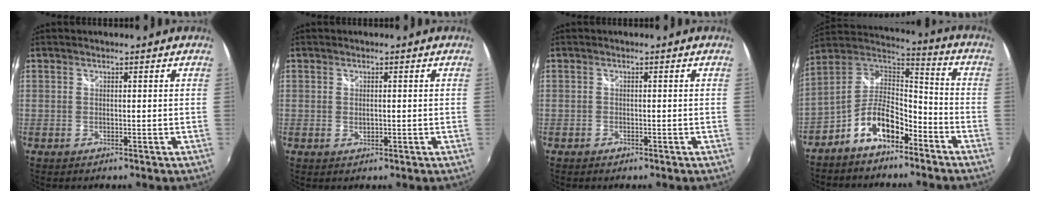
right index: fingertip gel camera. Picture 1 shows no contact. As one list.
[{"total": 1.1, "force": [0.0, 0.8, 0.7], "torque": [-0.013, -0.001, 0.000]}, {"total": 1.0, "force": [-0.7, 0.6, 0.3], "torque": [-0.005, -0.002, -0.010]}, {"total": 12.3, "force": [-6.8, 6.0, 8.4], "torque": [-0.177, 0.017, -0.120]}]